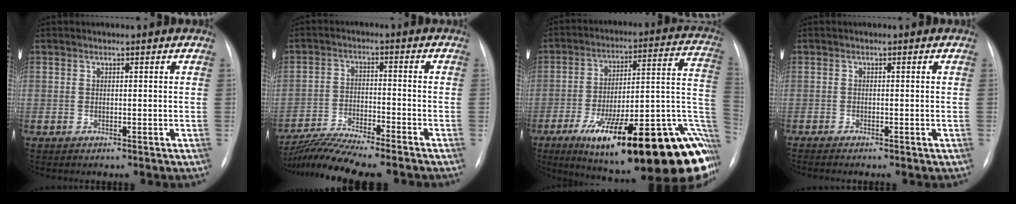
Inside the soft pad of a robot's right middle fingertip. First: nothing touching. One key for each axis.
{"total": 9.6, "fx": -8.6, "fy": -0.2, "fz": 4.2, "tx": -0.080, "ty": -0.015, "tz": -0.146}
{"total": 34.6, "fx": -17.5, "fy": 7.3, "fz": 28.9, "tx": -0.290, "ty": 0.006, "tz": -0.247}
{"total": 2.1, "fx": -1.7, "fy": 0.4, "fz": 1.2, "tx": -0.019, "ty": -0.006, "tz": -0.017}